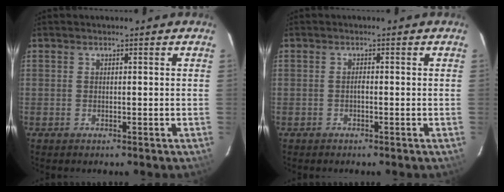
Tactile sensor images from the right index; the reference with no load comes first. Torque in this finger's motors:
{"motor_torque": [0.17, -0.03, 0.10, 0.03]}